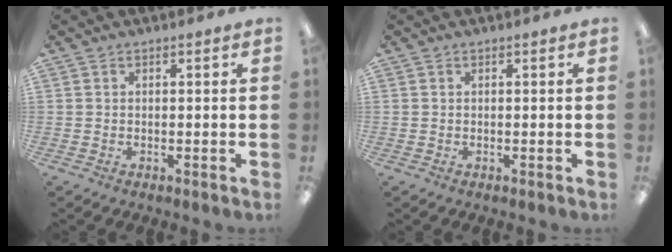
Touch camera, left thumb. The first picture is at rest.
{"total": 0.0}